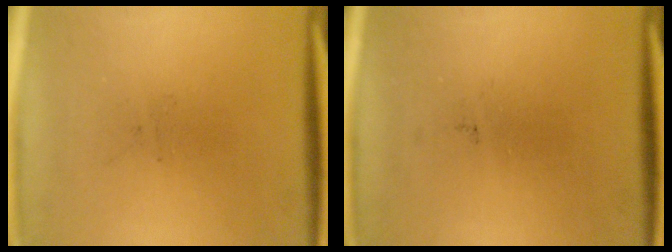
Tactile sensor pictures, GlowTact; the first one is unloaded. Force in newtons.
{"total": 0.0}